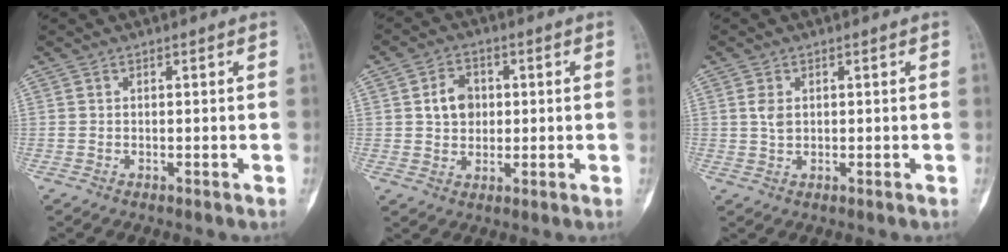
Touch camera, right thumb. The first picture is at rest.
{"total": 6.1, "force": [0.9, 4.9, 3.5], "torque": [-0.037, 0.002, 0.013]}
{"total": 2.2, "force": [0.4, 1.4, 1.7], "torque": [-0.031, 0.000, 0.011]}